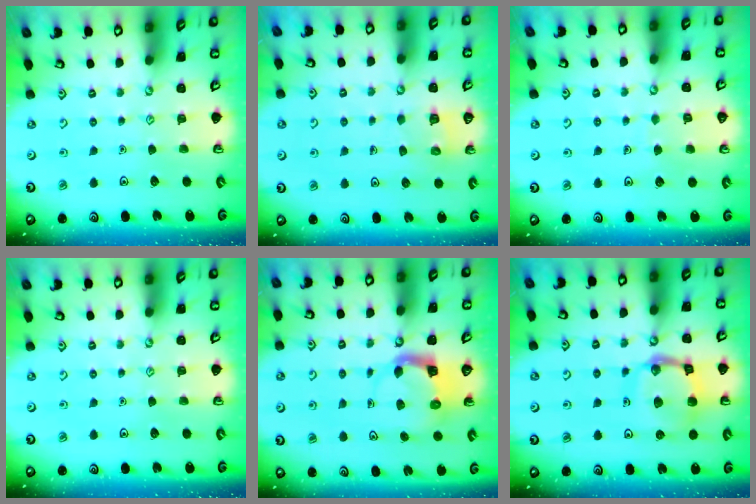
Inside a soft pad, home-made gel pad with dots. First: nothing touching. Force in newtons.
{"total": 5.5, "press": 5.4, "slide": 0.5}
{"total": 3.5, "press": 3.5, "slide": 0.1}
{"total": 0.0}
{"total": 3.8, "press": 3.7, "slide": 0.7}
{"total": 13.5, "press": 13.5, "slide": 1.4}